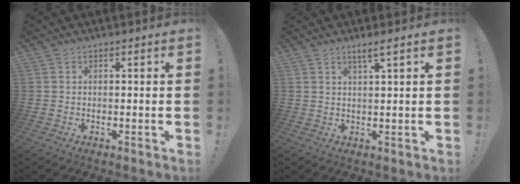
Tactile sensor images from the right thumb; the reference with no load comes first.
{"total": 3.0, "force": [1.9, -0.3, 2.3], "torque": [-0.046, -0.004, 0.030]}